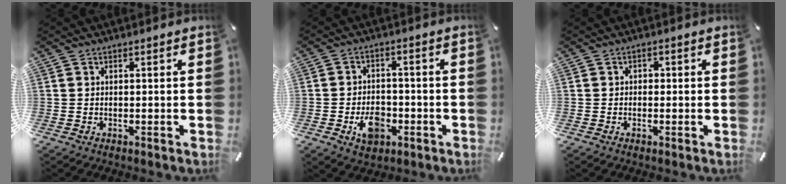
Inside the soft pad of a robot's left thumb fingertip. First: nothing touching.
{"total": 8.0, "force": [-2.7, 5.7, 4.9], "torque": [-0.086, 0.013, -0.046]}
{"total": 1.4, "force": [-0.5, 1.2, 0.4], "torque": [-0.009, 0.007, -0.013]}